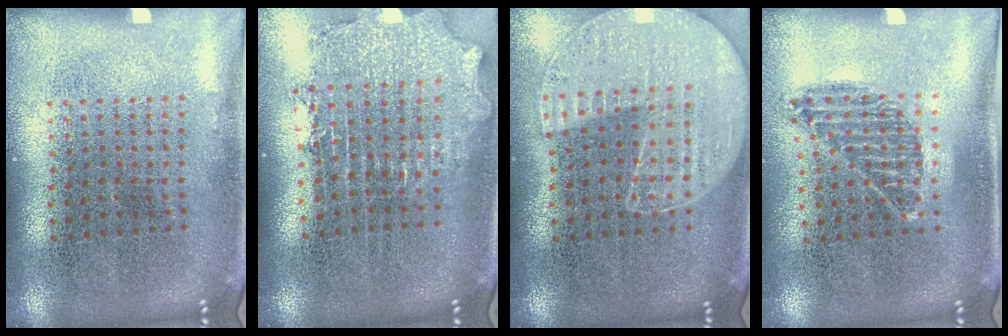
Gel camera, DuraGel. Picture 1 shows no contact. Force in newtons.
{"total": 2.0, "press": 1.6, "slide": 1.2}
{"total": 1.2, "press": 1.1, "slide": 0.2}
{"total": 1.0, "press": 0.8, "slide": 0.5}